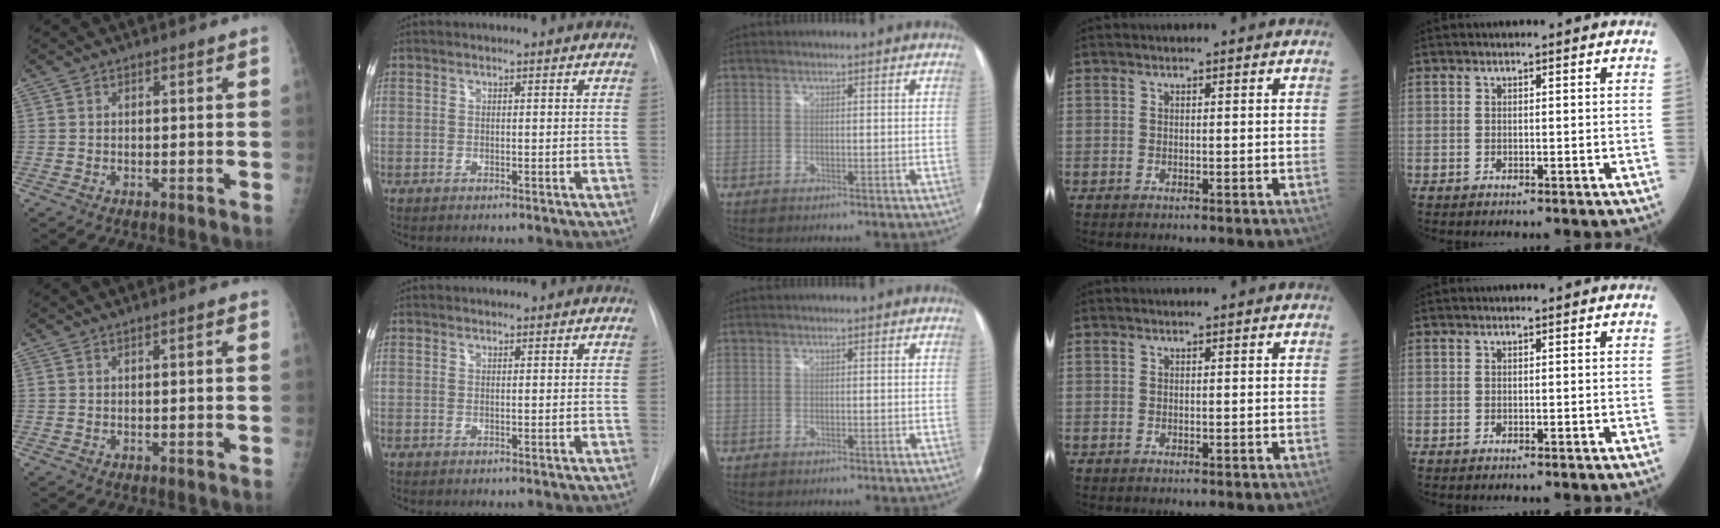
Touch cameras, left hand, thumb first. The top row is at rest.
{"thumb": {"total": 1.2, "force": [0.4, 0.2, 1.2], "torque": [-0.022, 0.002, 0.004]}, "index": {"total": 0.8, "force": [0.7, 0.2, 0.0], "torque": [-0.005, 0.011, 0.013]}}